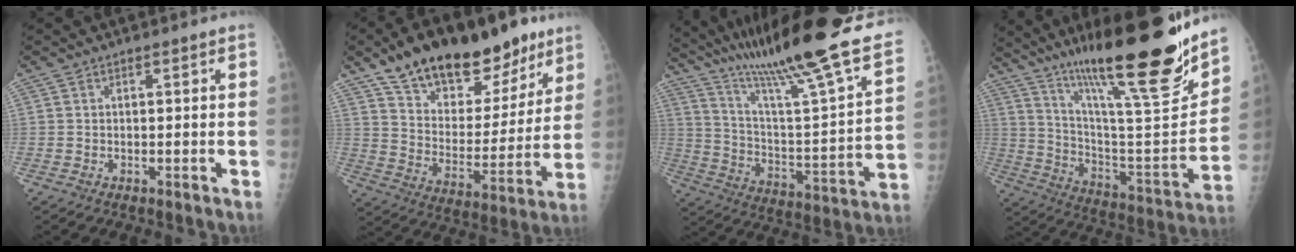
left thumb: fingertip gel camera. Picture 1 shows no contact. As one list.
[{"total": 25.7, "force": [17.3, 12.6, 14.3], "torque": [-0.183, -0.050, 0.277]}, {"total": 32.6, "force": [22.6, 4.7, 23.0], "torque": [-0.362, -0.054, 0.349]}, {"total": 29.4, "force": [21.2, 4.0, 19.9], "torque": [-0.294, -0.093, 0.346]}]